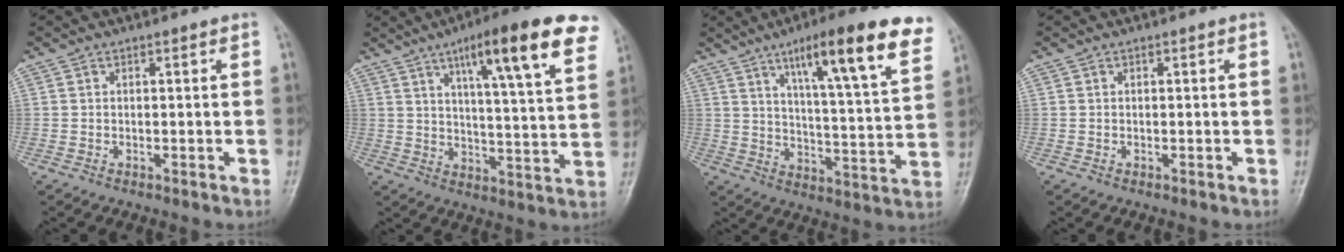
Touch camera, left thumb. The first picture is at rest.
{"total": 19.3, "force": [10.7, 3.5, 15.7], "torque": [-0.196, -0.031, 0.149]}
{"total": 19.6, "force": [11.3, 3.2, 15.7], "torque": [-0.202, -0.039, 0.166]}
{"total": 0.0}